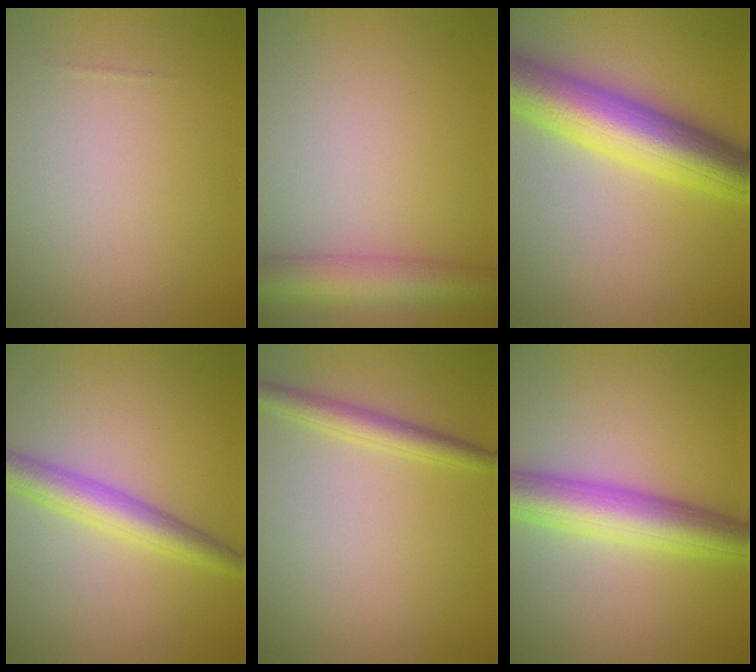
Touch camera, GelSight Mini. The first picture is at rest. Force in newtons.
{"total": 5.1, "press": 5.1, "slide": 0.2}
{"total": 9.6, "press": 9.6, "slide": 0.1}
{"total": 4.0, "press": 4.0, "slide": 0.1}
{"total": 2.4, "press": 2.4, "slide": 0.1}
{"total": 6.8, "press": 6.8, "slide": 0.2}